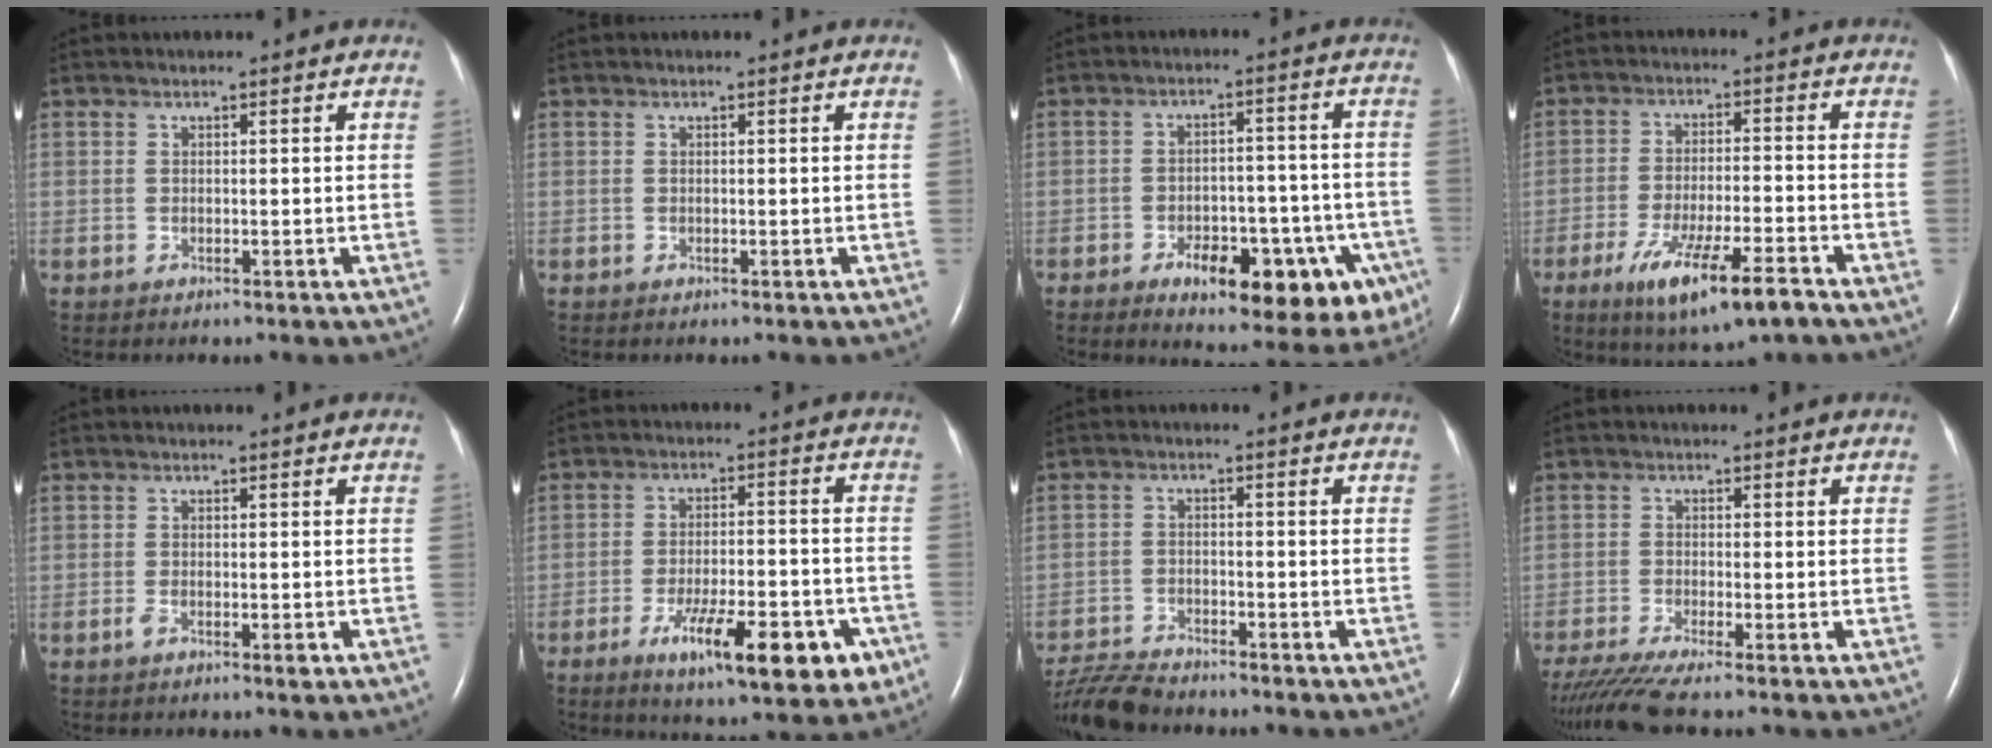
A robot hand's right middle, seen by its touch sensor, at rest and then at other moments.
{"total": 0.0}
{"total": 16.0, "force": [-8.3, 6.5, 12.1], "torque": [-0.089, 0.027, -0.099]}
{"total": 11.5, "force": [-6.9, 1.6, 9.0], "torque": [-0.160, -0.023, -0.108]}
{"total": 1.7, "force": [-0.9, 0.3, 1.4], "torque": [-0.029, -0.003, -0.017]}
{"total": 13.7, "force": [-6.7, 3.6, 11.4], "torque": [-0.157, -0.004, -0.090]}
{"total": 7.4, "force": [-7.1, 0.7, 1.9], "torque": [-0.039, -0.016, -0.129]}
{"total": 6.7, "force": [-5.5, -0.7, 3.8], "torque": [-0.070, -0.025, -0.097]}